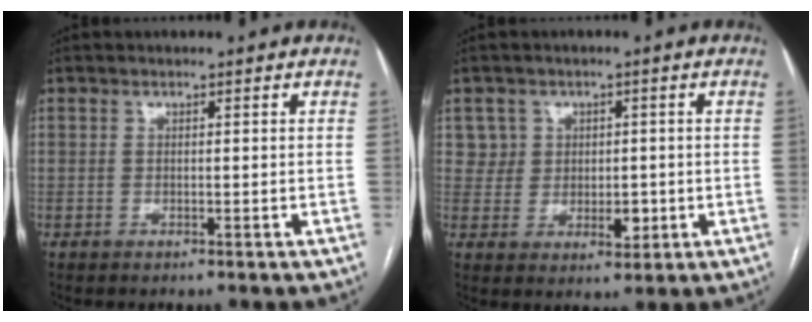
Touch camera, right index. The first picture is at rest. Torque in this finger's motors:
{"motor_torque": [-0.22, 0.24, 0.01, 0.01]}